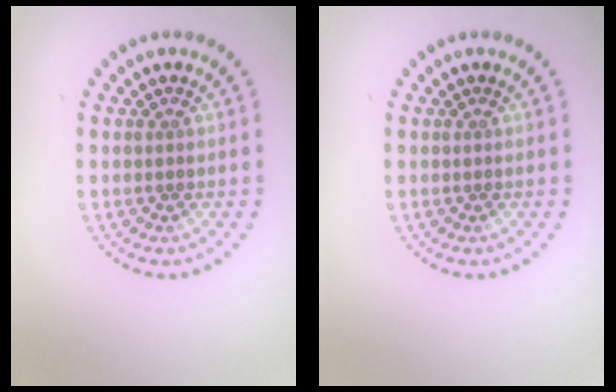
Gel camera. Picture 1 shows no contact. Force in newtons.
{"total": 0.0}